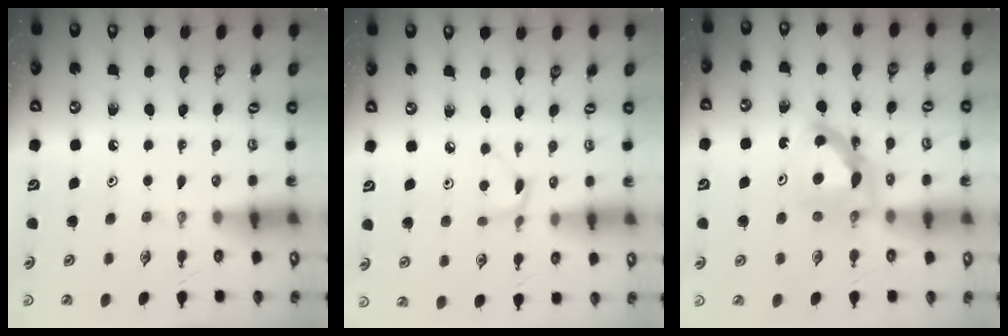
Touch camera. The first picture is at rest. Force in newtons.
{"total": 3.4, "press": 3.4, "slide": 0.5}
{"total": 7.4, "press": 7.4, "slide": 0.3}